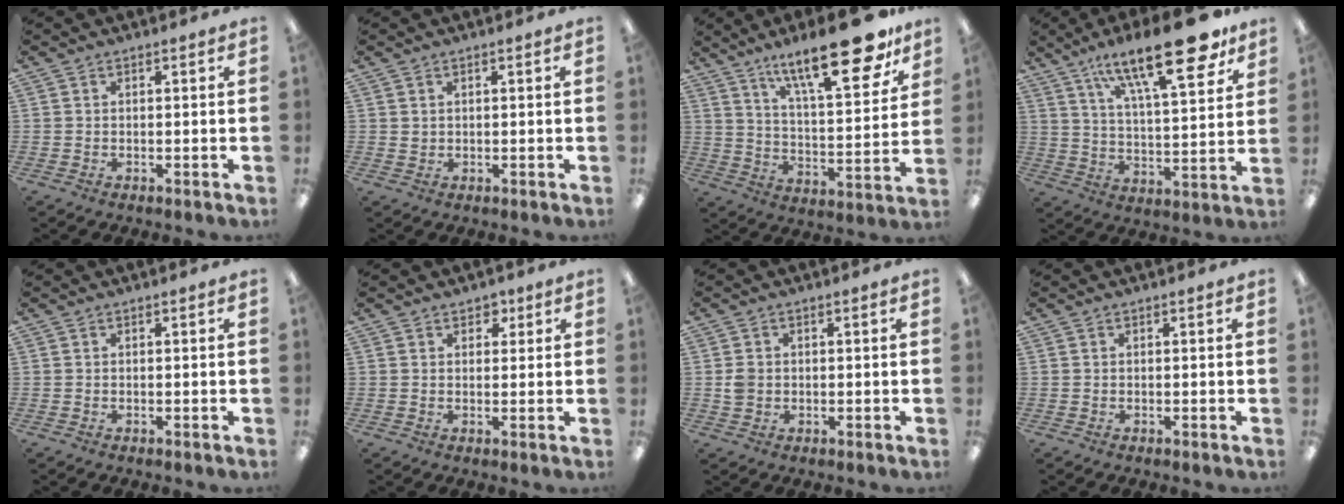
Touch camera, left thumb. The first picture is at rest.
{"total": 1.0, "force": [0.8, 0.6, 0.2], "torque": [-0.006, 0.001, 0.014]}
{"total": 23.4, "force": [15.9, 7.2, 15.6], "torque": [-0.224, -0.102, 0.256]}
{"total": 22.8, "force": [14.2, 7.5, 16.2], "torque": [-0.243, -0.074, 0.227]}
{"total": 0.0}
{"total": 2.7, "force": [1.8, 1.8, 1.0], "torque": [-0.008, -0.004, 0.029]}
{"total": 2.5, "force": [0.1, 2.3, 1.2], "torque": [-0.015, 0.001, 0.000]}
{"total": 0.0}